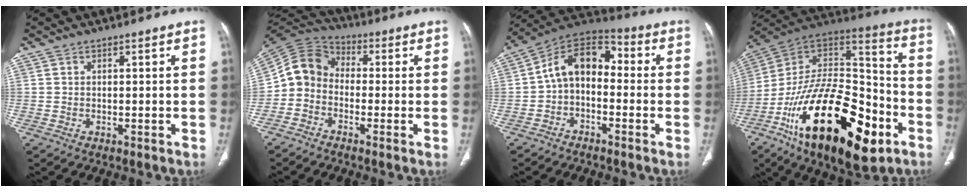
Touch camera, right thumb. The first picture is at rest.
{"total": 8.4, "force": [-1.9, 7.0, 4.3], "torque": [-0.073, 0.042, -0.059]}
{"total": 11.0, "force": [-1.1, 7.3, 8.2], "torque": [-0.114, 0.050, -0.037]}
{"total": 34.9, "force": [-14.4, 16.2, 27.4], "torque": [-0.443, 0.047, -0.227]}